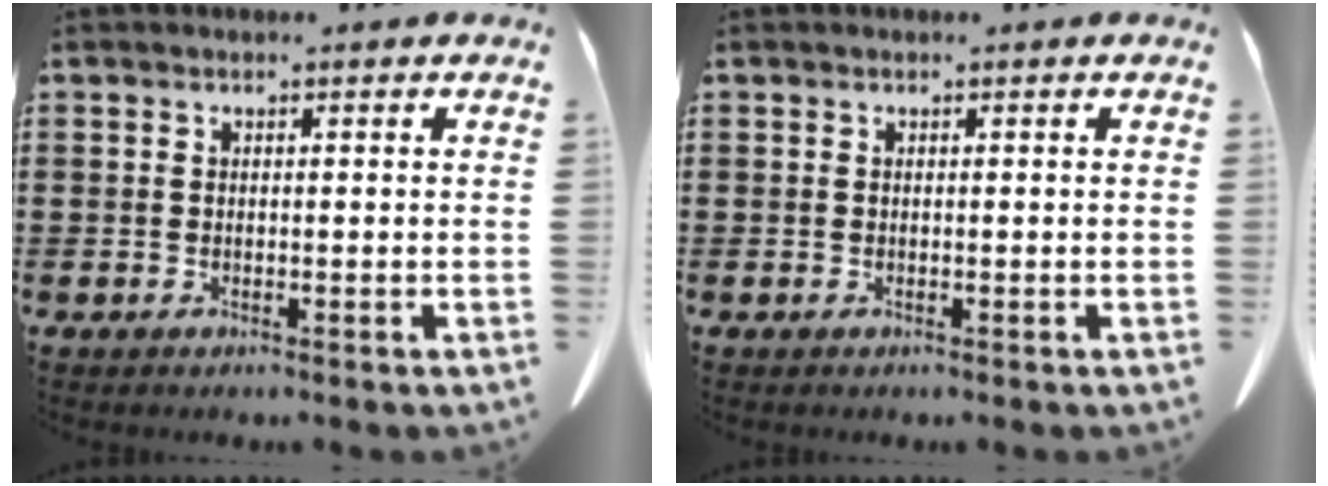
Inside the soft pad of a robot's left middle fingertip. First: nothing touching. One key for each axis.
{"total": 0.0}